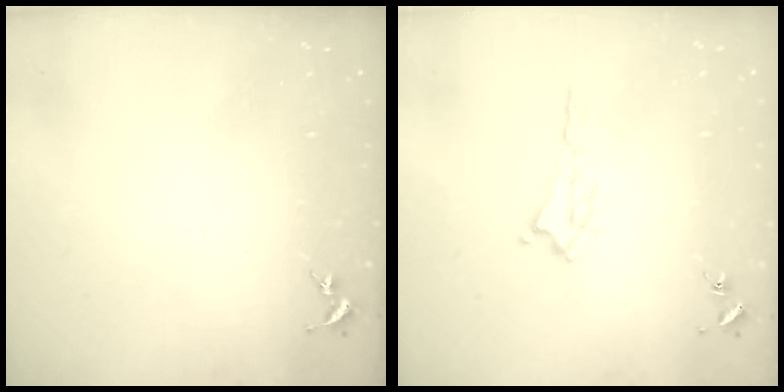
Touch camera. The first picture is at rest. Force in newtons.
{"total": 1.2, "press": 1.1, "slide": 0.5}